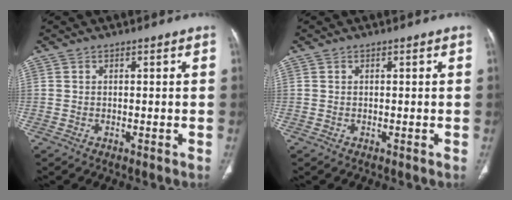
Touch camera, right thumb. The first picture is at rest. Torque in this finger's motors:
{"motor_torque": [-0.01, 0.00, -0.06, 0.06, 0.01]}